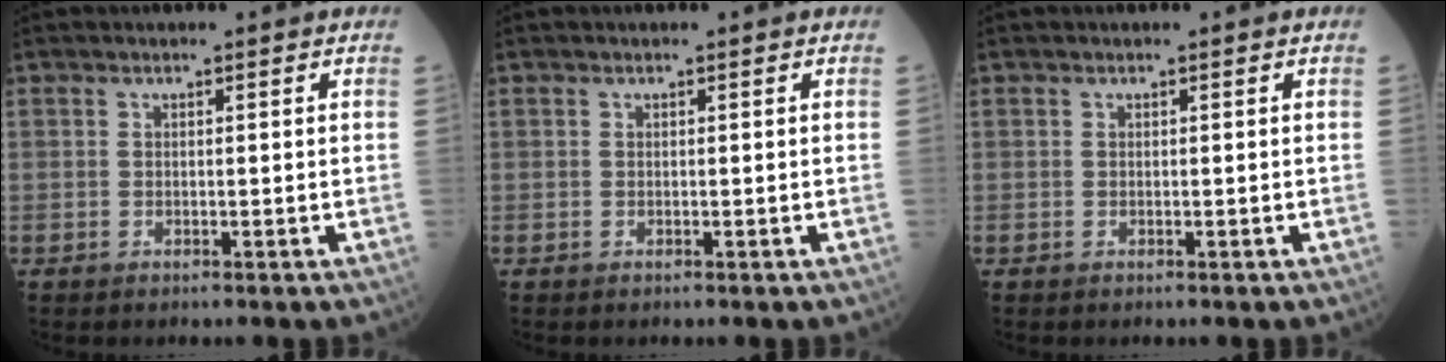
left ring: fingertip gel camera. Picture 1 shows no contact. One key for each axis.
{"total": 0.0}
{"total": 0.0}